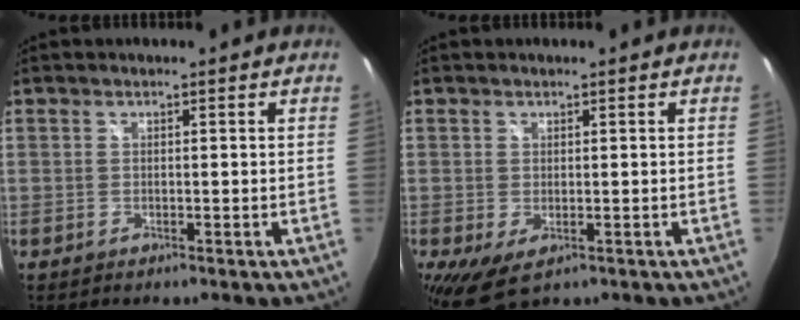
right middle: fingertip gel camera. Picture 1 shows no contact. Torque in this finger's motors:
{"motor_torque": [0.66, -0.22, 0.22, -0.02]}